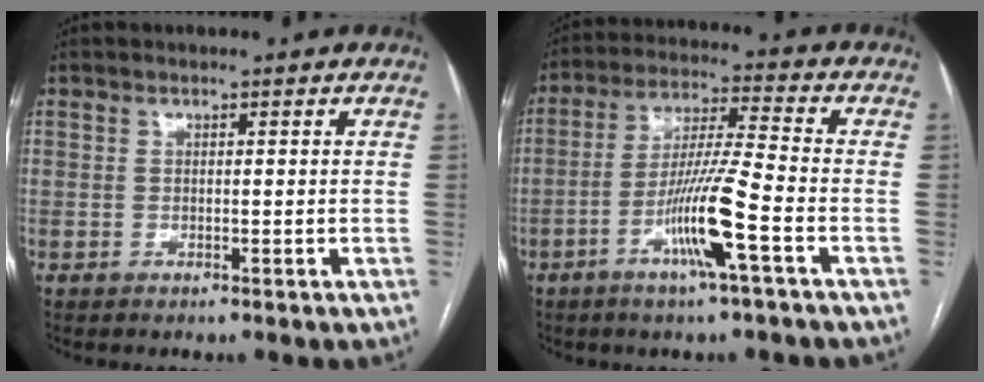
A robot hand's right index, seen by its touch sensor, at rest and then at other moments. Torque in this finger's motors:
{"motor_torque": [1.77, -0.27, 0.86, 0.18]}